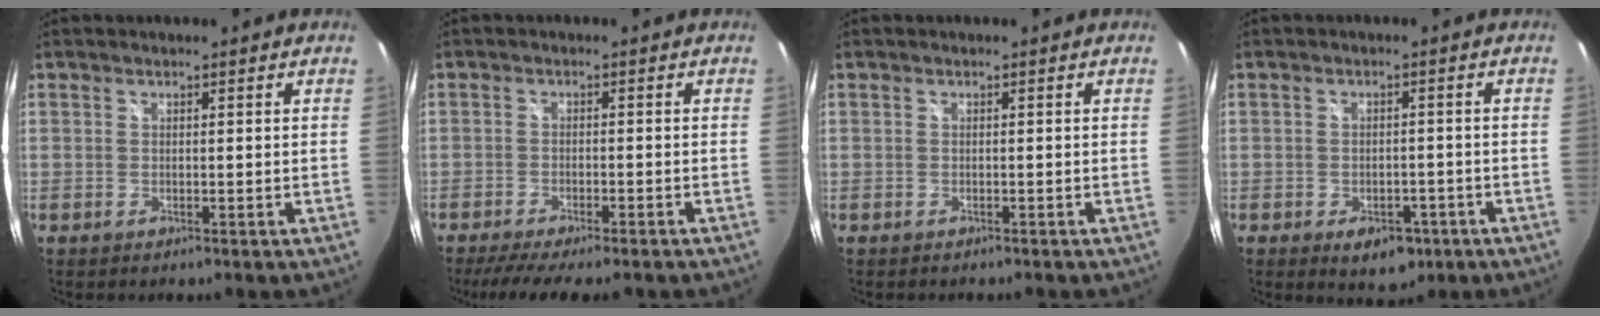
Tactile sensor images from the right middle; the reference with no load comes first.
{"total": 10.0, "force": [-8.3, 1.2, 5.4], "torque": [-0.112, -0.026, -0.126]}
{"total": 0.7, "force": [-0.6, 0.2, 0.2], "torque": [-0.005, 0.000, -0.008]}
{"total": 6.5, "force": [-3.6, 3.9, 3.7], "torque": [-0.062, -0.005, -0.041]}